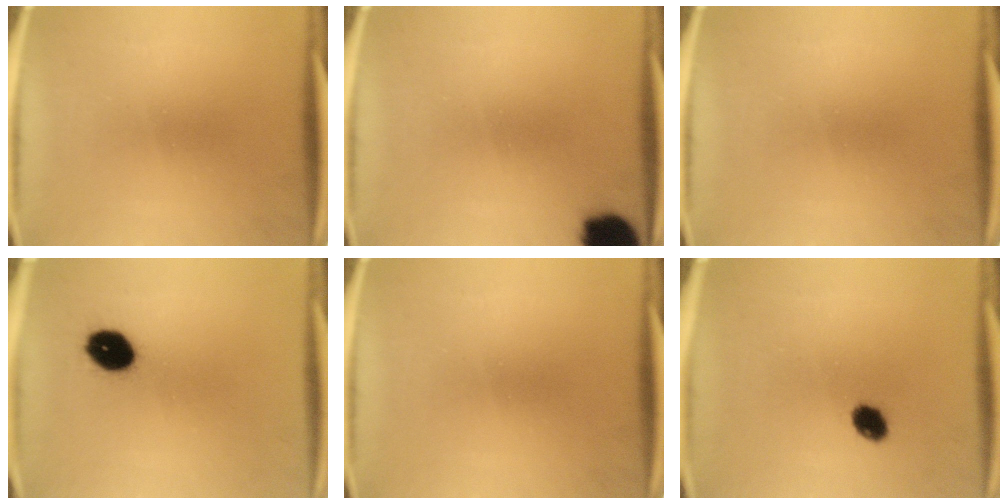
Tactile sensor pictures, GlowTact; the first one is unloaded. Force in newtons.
{"total": 11.1}
{"total": 0.0}
{"total": 8.2}
{"total": 0.0}
{"total": 4.0}